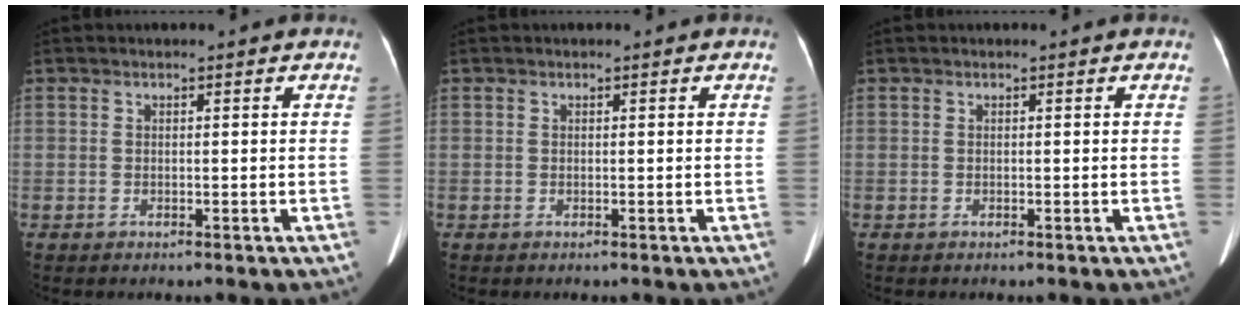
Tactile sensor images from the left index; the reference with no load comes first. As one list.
[{"total": 0.0}, {"total": 0.0}]